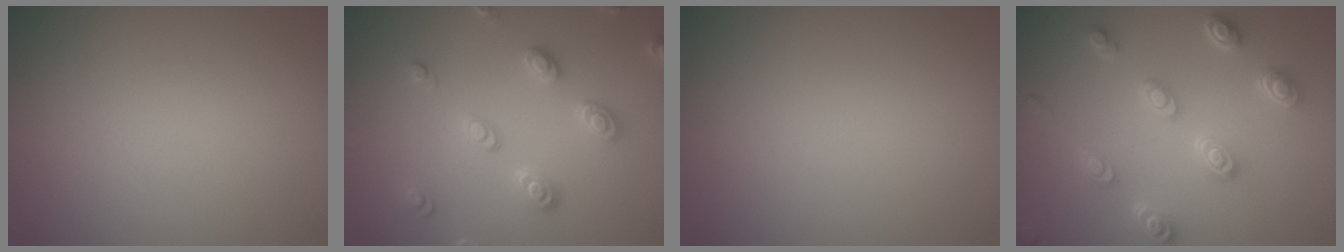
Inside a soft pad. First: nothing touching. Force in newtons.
{"total": 2.9, "press": 2.8, "slide": 0.4}
{"total": 0.0}
{"total": 4.4, "press": 3.7, "slide": 2.3}